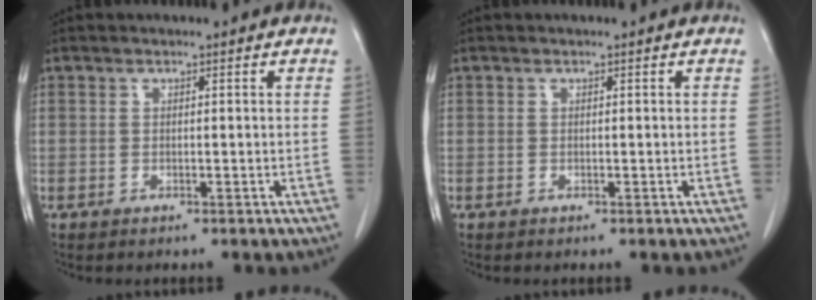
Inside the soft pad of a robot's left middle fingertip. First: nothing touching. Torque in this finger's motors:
{"motor_torque": [-0.01, 0.00, 0.04, 0.00]}